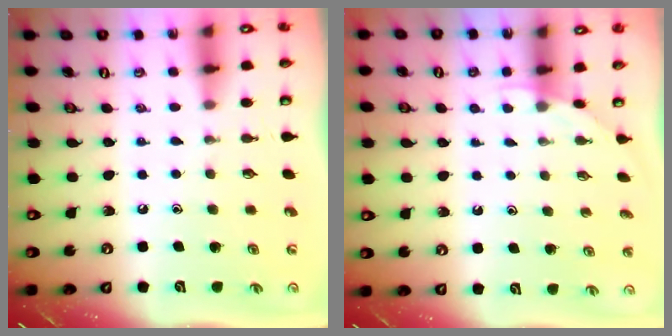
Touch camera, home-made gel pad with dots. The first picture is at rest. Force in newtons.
{"total": 2.5, "press": 2.5, "slide": 0.2}